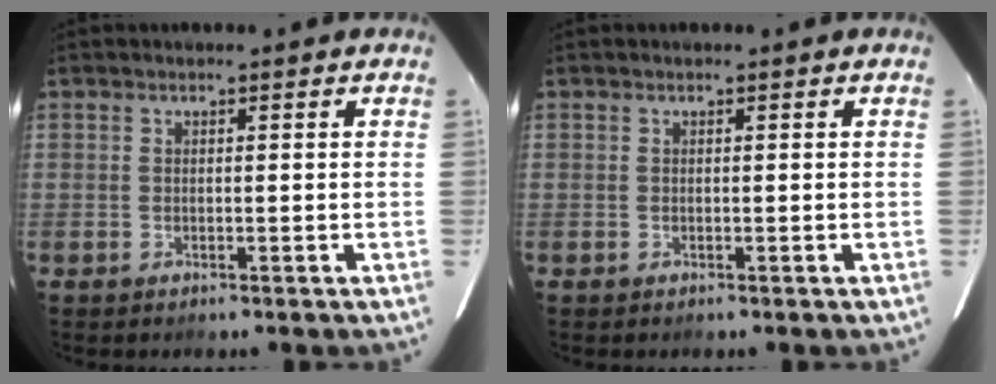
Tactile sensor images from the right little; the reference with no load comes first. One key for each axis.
{"total": 0.0}